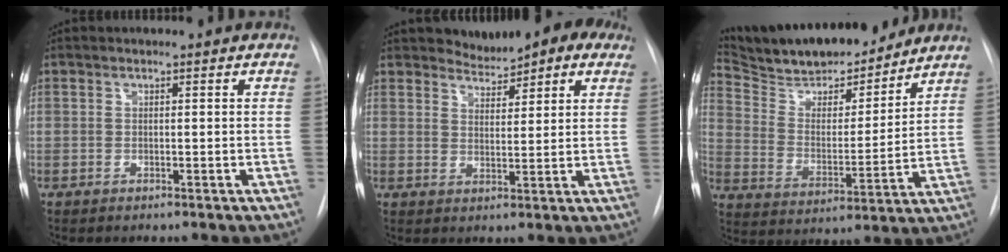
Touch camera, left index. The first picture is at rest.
{"total": 7.5, "force": [6.3, 3.0, 2.8], "torque": [-0.032, 0.004, 0.075]}
{"total": 18.1, "force": [16.1, 4.1, 7.2], "torque": [-0.125, -0.006, 0.268]}